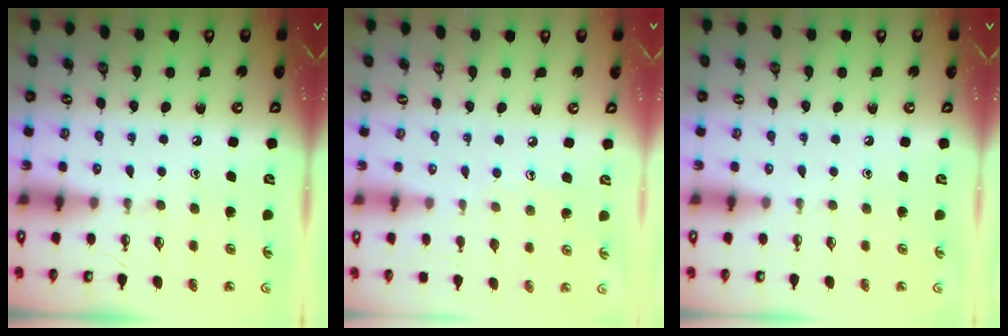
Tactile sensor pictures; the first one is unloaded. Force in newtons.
{"total": 5.1, "press": 5.0, "slide": 0.5}
{"total": 0.0}